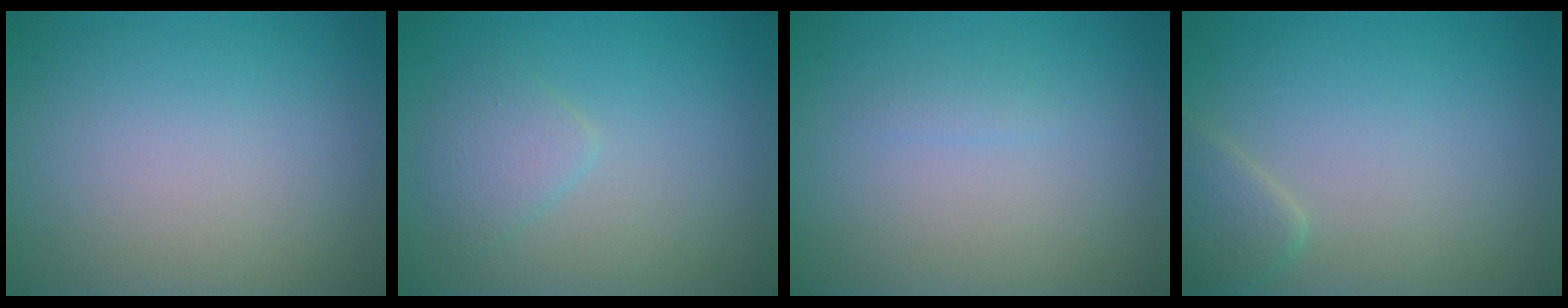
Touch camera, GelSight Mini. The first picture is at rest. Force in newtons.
{"total": 1.9, "press": 1.9, "slide": 0.1}
{"total": 0.6, "press": 0.6, "slide": 0.0}
{"total": 1.9, "press": 1.9, "slide": 0.1}